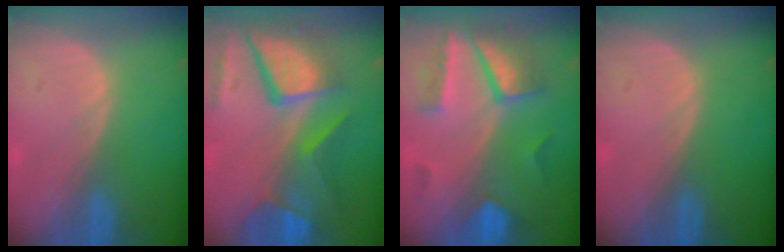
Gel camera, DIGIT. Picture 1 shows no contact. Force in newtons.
{"total": 12.1, "press": 9.9, "slide": 7.0}
{"total": 7.9, "press": 7.6, "slide": 2.0}
{"total": 0.0}